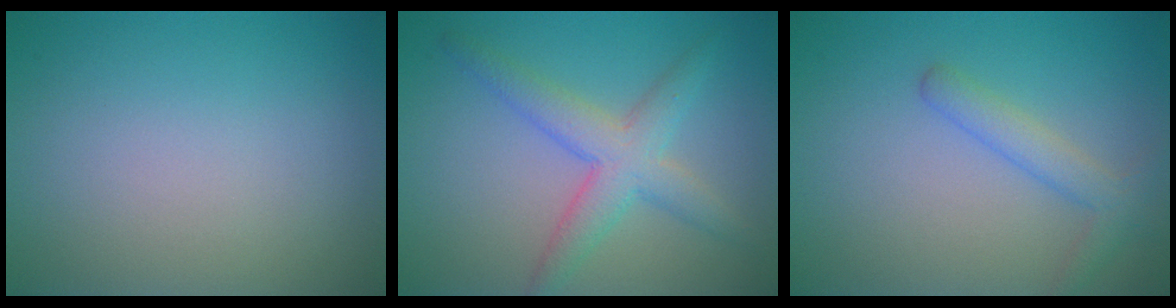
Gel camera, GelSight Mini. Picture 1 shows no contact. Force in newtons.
{"total": 4.3, "press": 4.3, "slide": 0.1}
{"total": 2.4, "press": 2.4, "slide": 0.1}